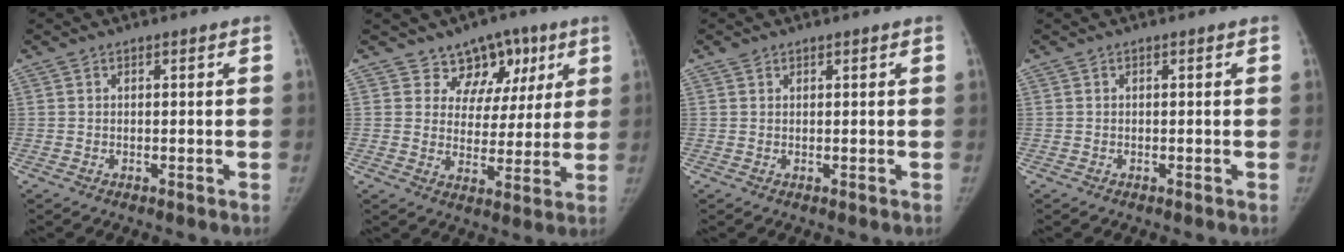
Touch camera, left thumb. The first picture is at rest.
{"total": 9.9, "force": [5.9, 7.3, 2.9], "torque": [0.010, -0.021, 0.088]}
{"total": 1.1, "force": [0.8, 0.7, 0.2], "torque": [0.002, 0.000, 0.013]}
{"total": 0.0}